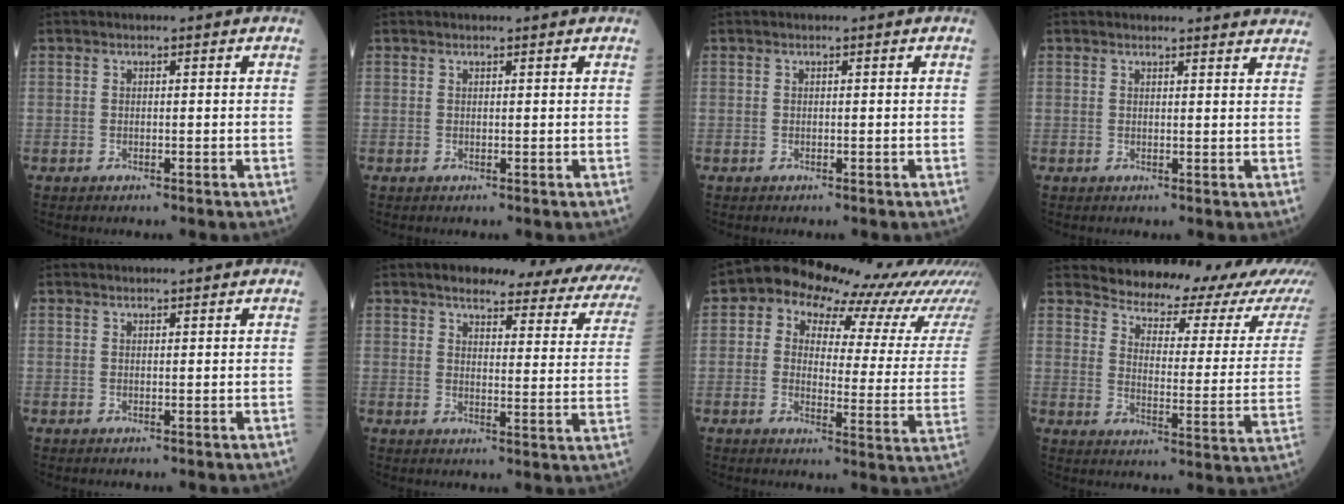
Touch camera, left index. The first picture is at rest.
{"total": 1.2, "force": [1.2, 0.0, 0.2], "torque": [-0.009, 0.003, 0.018]}
{"total": 0.0}
{"total": 9.7, "force": [9.5, 0.7, 1.5], "torque": [0.005, -0.013, 0.080]}
{"total": 2.0, "force": [1.9, 0.1, 0.4], "torque": [-0.009, 0.008, 0.029]}
{"total": 22.2, "force": [19.0, 4.8, 10.4], "torque": [-0.112, -0.033, 0.201]}
{"total": 17.1, "force": [14.2, 5.1, 8.1], "torque": [-0.097, -0.006, 0.140]}
{"total": 18.5, "force": [17.2, 3.2, 5.9], "torque": [-0.073, -0.070, 0.196]}